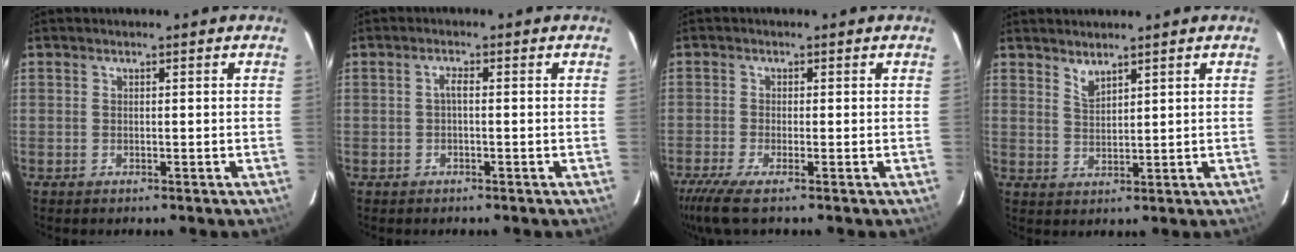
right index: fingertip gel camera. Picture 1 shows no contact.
{"total": 1.3, "force": [-0.3, 0.3, 1.2], "torque": [-0.022, 0.007, -0.008]}
{"total": 5.7, "force": [-4.0, 0.2, 4.1], "torque": [-0.101, -0.022, -0.079]}
{"total": 2.7, "force": [2.4, 0.5, 1.1], "torque": [-0.018, 0.000, 0.043]}